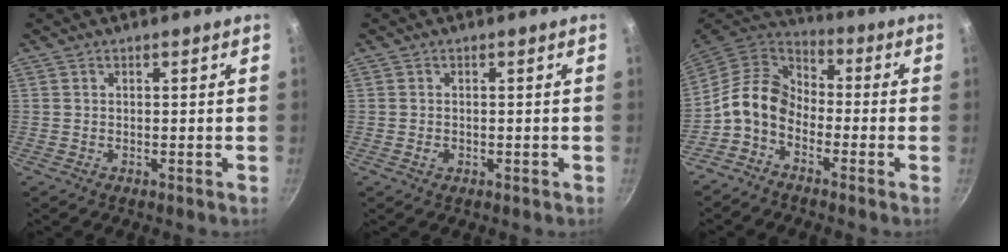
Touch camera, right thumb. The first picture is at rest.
{"total": 1.3, "force": [-0.4, 0.9, 0.8], "torque": [-0.013, 0.001, -0.006]}
{"total": 10.3, "force": [-3.1, 7.6, 6.3], "torque": [-0.102, 0.049, -0.086]}